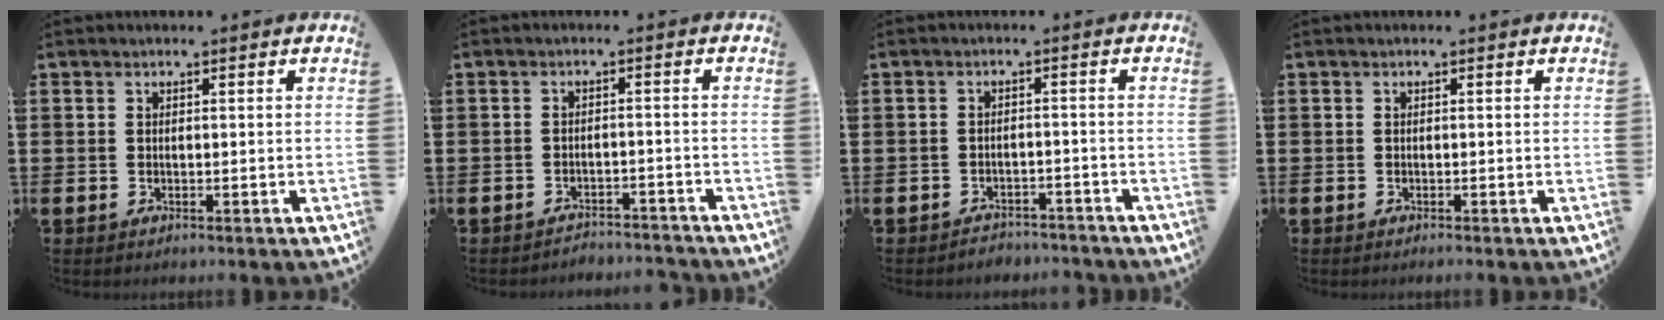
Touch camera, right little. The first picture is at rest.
{"total": 2.1, "force": [-2.1, 0.0, -0.2], "torque": [-0.003, 0.004, -0.046]}
{"total": 2.0, "force": [-1.9, 0.2, -0.3], "torque": [-0.003, 0.005, -0.044]}
{"total": 0.0}